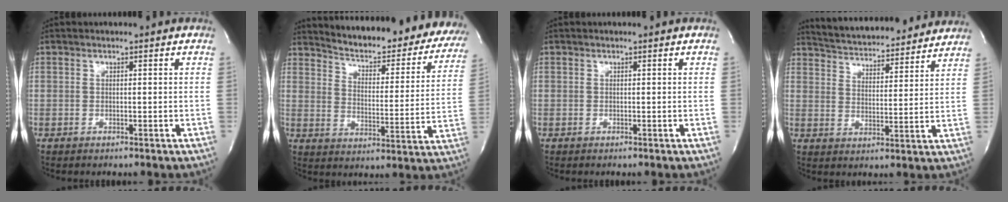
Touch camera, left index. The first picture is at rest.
{"total": 25.1, "force": [23.1, 5.8, 7.9], "torque": [-0.111, -0.070, 0.279]}
{"total": 0.0}
{"total": 18.9, "force": [17.8, 3.5, 5.4], "torque": [-0.086, 0.015, 0.246]}